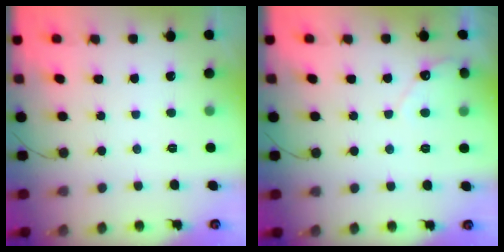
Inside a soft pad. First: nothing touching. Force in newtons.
{"total": 5.7, "press": 5.7, "slide": 0.4}